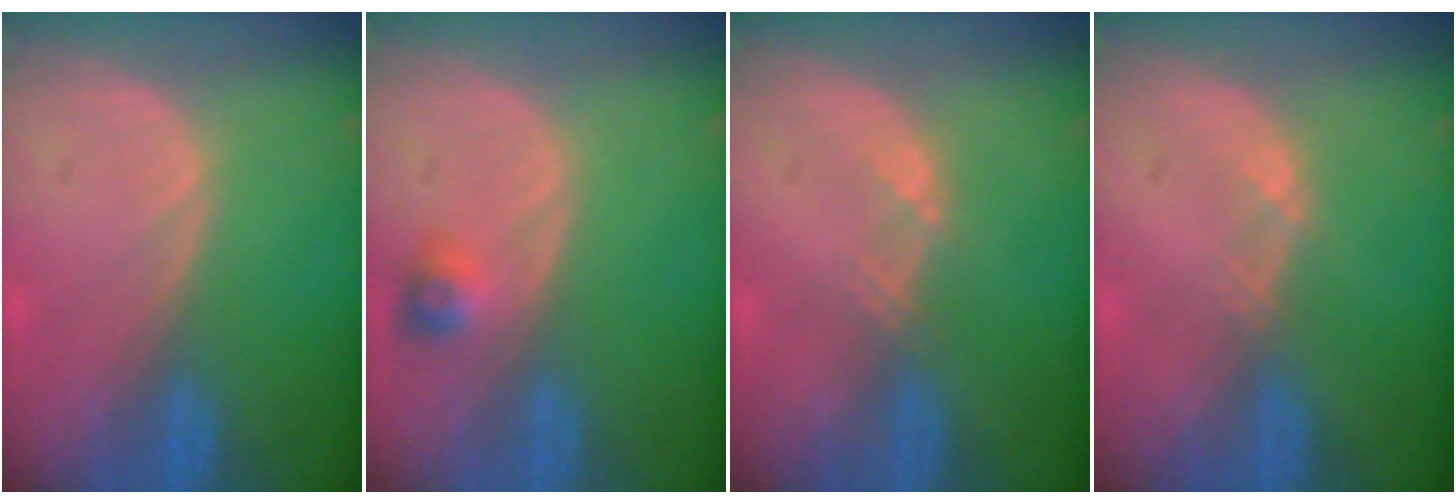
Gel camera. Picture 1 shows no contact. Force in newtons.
{"total": 2.6, "press": 2.4, "slide": 1.0}
{"total": 1.1, "press": 1.0, "slide": 0.2}
{"total": 0.8, "press": 0.8, "slide": 0.1}